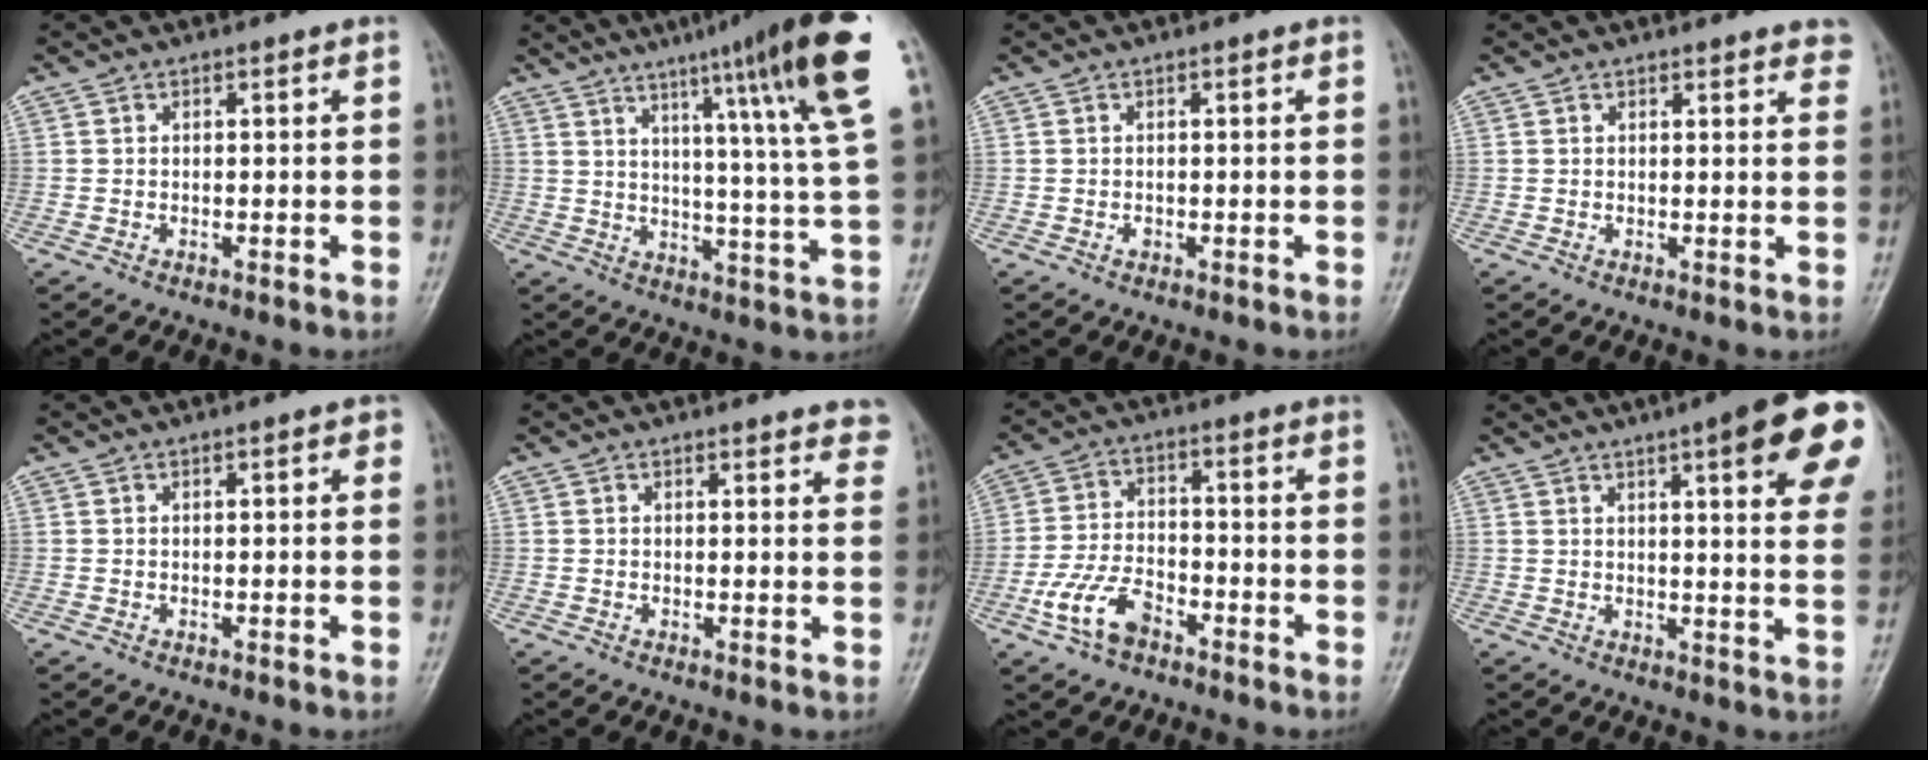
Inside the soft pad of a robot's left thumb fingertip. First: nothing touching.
{"total": 20.0, "force": [10.9, 0.2, 16.8], "torque": [-0.229, -0.041, 0.143]}
{"total": 0.9, "force": [-0.2, 0.6, 0.6], "torque": [-0.005, 0.003, -0.004]}
{"total": 3.5, "force": [3.0, 1.1, 1.6], "torque": [0.001, -0.008, 0.027]}
{"total": 1.9, "force": [0.7, 0.7, 1.6], "torque": [-0.017, 0.002, 0.007]}
{"total": 4.5, "force": [3.7, 1.4, 2.0], "torque": [0.001, -0.012, 0.035]}
{"total": 8.6, "force": [-4.7, 4.7, 5.5], "torque": [-0.110, 0.027, -0.090]}
{"total": 19.6, "force": [9.1, 4.2, 16.8], "torque": [-0.197, -0.020, 0.104]}